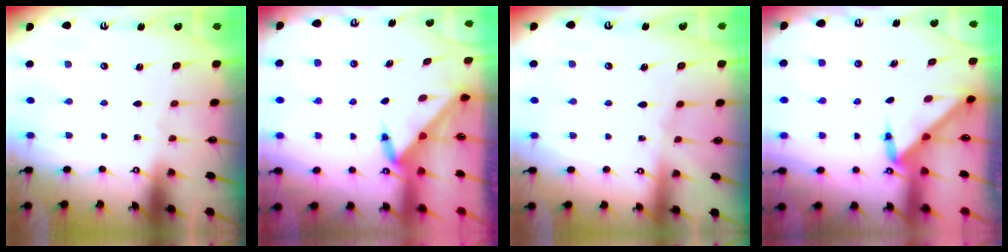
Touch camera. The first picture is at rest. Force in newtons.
{"total": 3.6, "press": 3.6, "slide": 0.3}
{"total": 3.3, "press": 3.2, "slide": 0.6}
{"total": 2.9, "press": 2.9, "slide": 0.2}